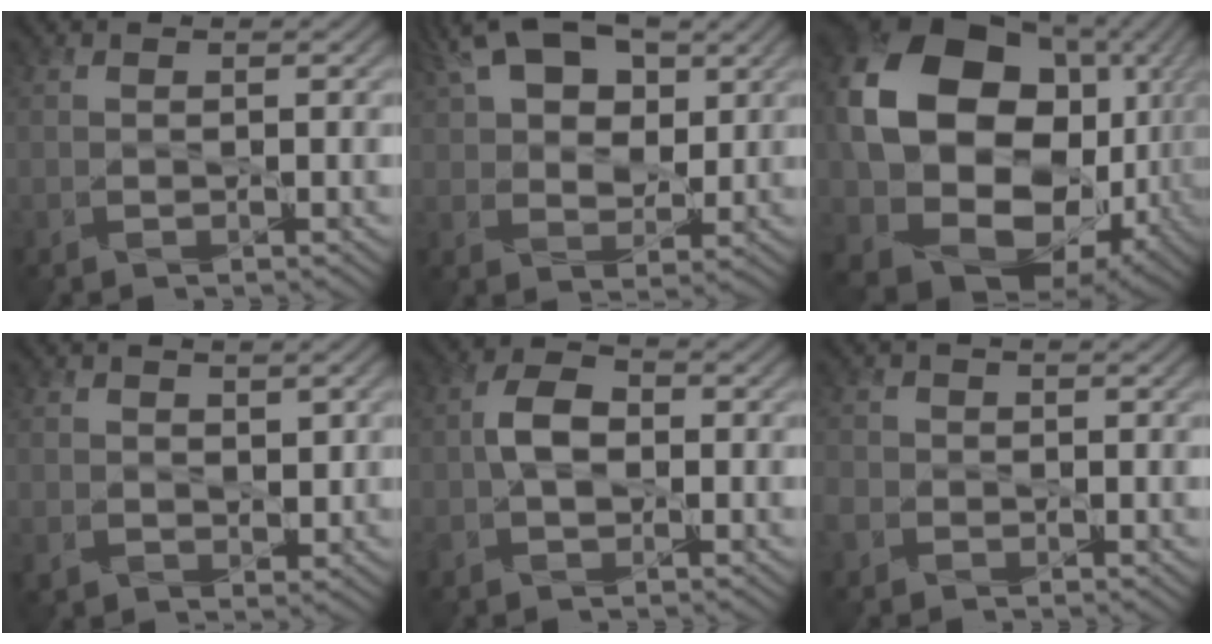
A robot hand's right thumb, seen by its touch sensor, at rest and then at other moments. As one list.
[{"total": 12.0, "force": [5.4, 7.0, 8.2], "torque": [-0.170, 0.019, 0.082]}, {"total": 20.1, "force": [0.0, 15.7, 12.5], "torque": [-0.271, -0.039, 0.023]}, {"total": 3.1, "force": [1.2, 2.3, 1.7], "torque": [-0.043, -0.011, 0.025]}, {"total": 4.6, "force": [-0.3, 3.2, 3.4], "torque": [-0.075, 0.002, -0.008]}, {"total": 2.4, "force": [-0.7, 2.2, 0.7], "torque": [-0.025, -0.004, -0.020]}]